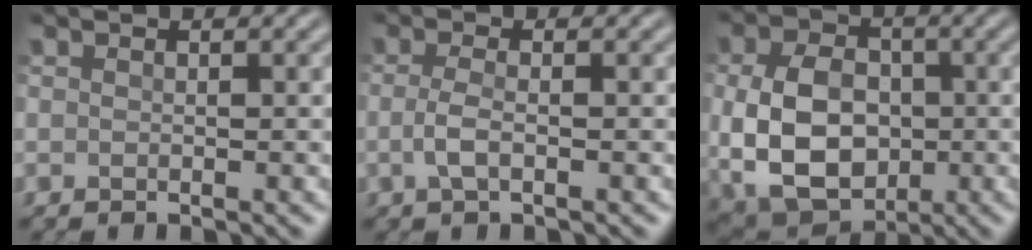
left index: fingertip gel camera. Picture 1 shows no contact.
{"total": 1.7, "force": [-0.2, 0.6, 1.6], "torque": [-0.037, 0.003, -0.008]}
{"total": 9.1, "force": [-0.4, 6.6, 6.2], "torque": [-0.131, -0.007, -0.009]}